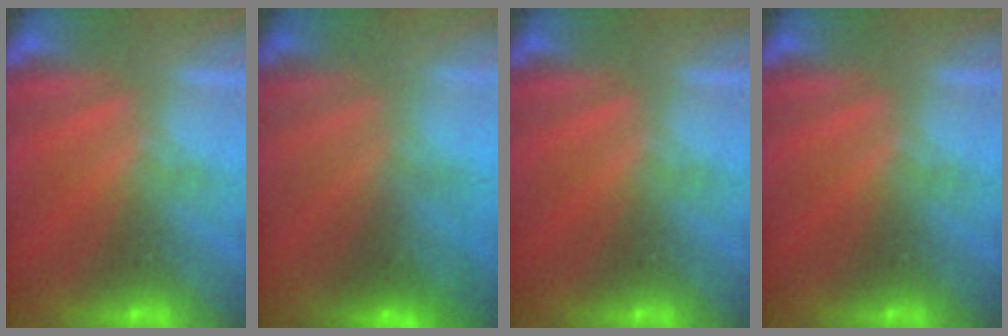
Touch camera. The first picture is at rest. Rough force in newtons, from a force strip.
{"total": 2.8}
{"total": 0.0}
{"total": 0.0}